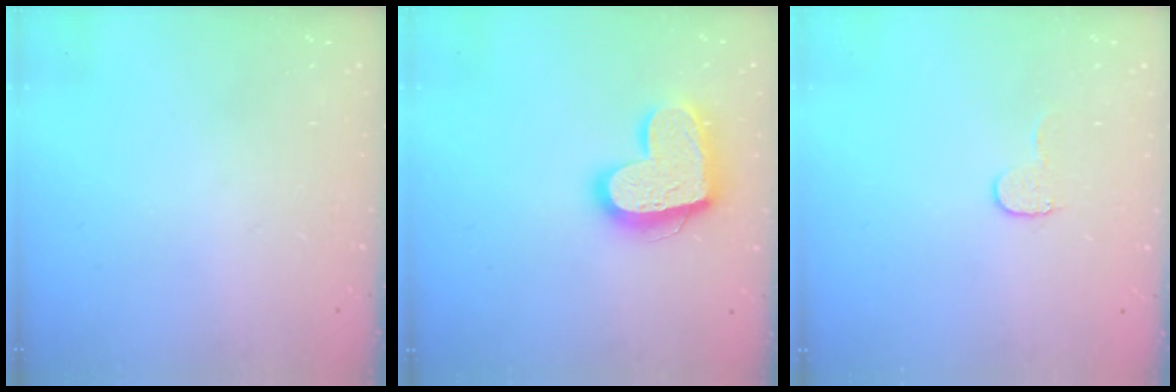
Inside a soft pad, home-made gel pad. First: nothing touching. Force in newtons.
{"total": 17.5, "press": 17.4, "slide": 1.6}
{"total": 5.2, "press": 5.1, "slide": 0.5}